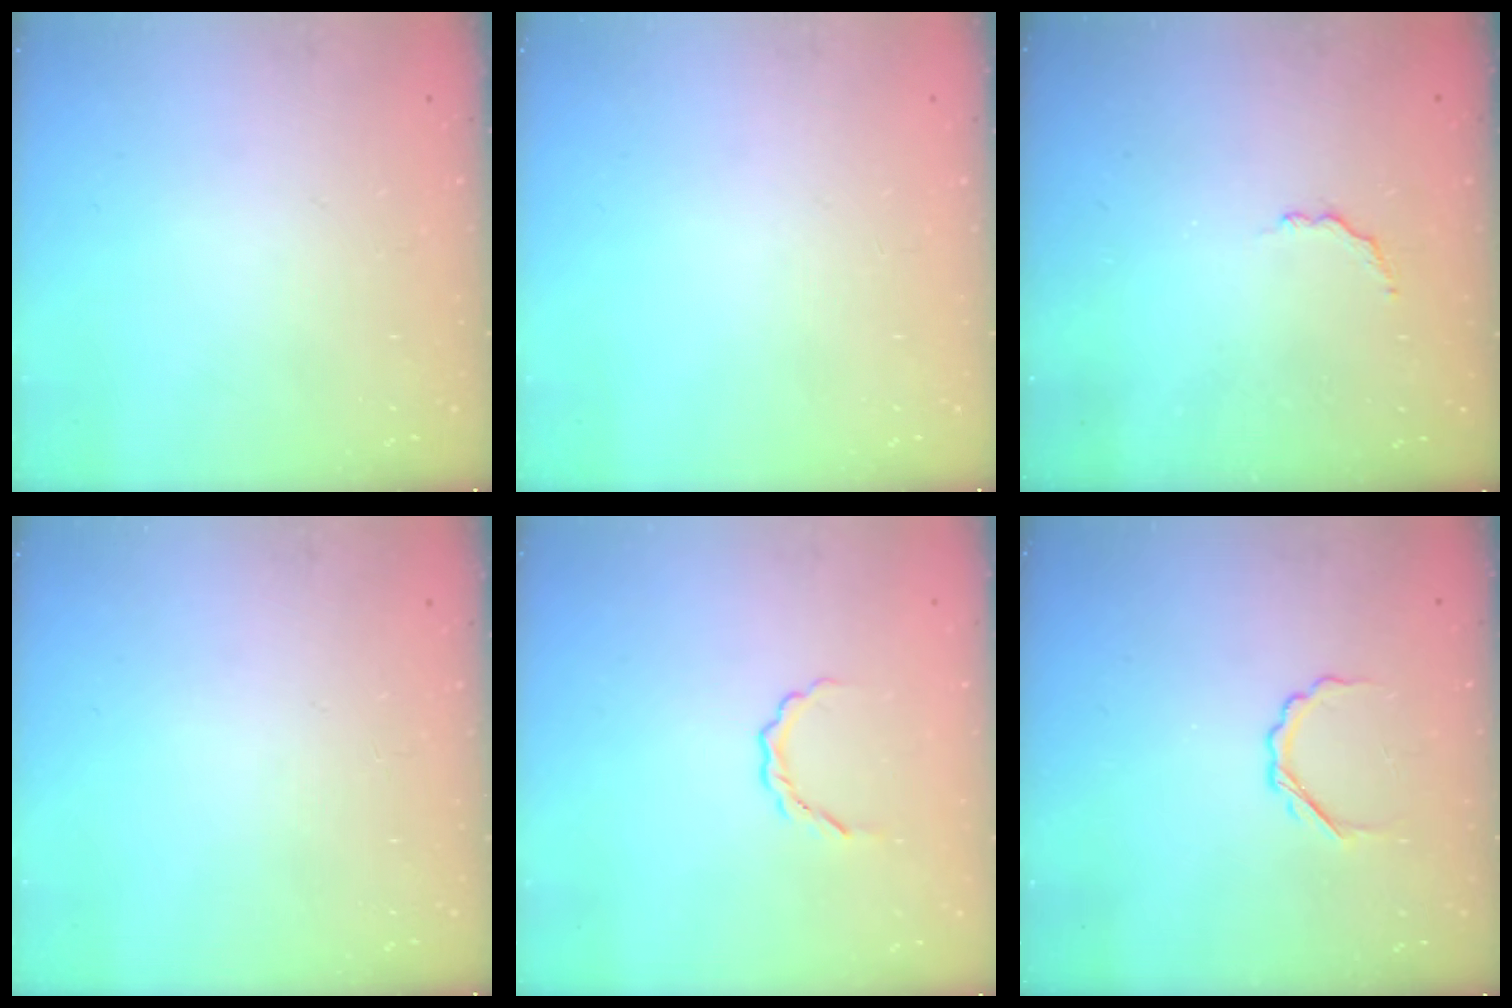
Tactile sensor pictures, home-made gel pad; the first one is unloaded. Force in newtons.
{"total": 0.0}
{"total": 2.9, "press": 2.7, "slide": 0.9}
{"total": 0.0}
{"total": 2.8, "press": 2.7, "slide": 0.8}
{"total": 3.3, "press": 3.2, "slide": 0.7}